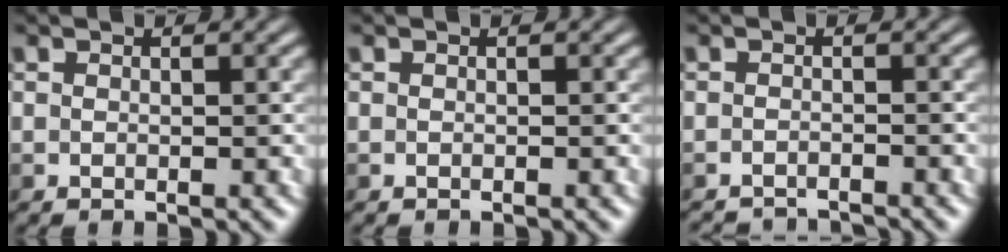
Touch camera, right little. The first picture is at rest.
{"total": 0.0}
{"total": 2.0, "force": [-2.0, -0.3, 0.3], "torque": [-0.004, -0.008, -0.037]}